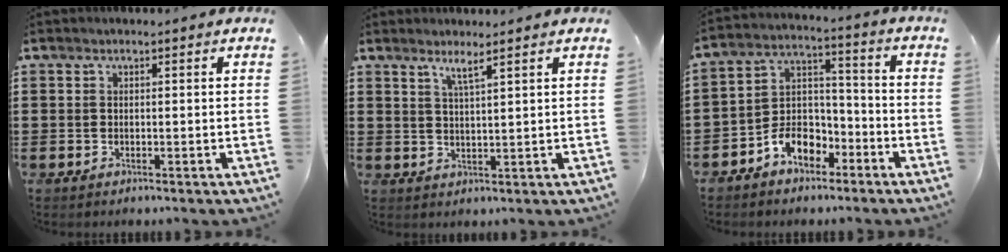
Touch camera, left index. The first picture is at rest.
{"total": 2.6, "force": [1.9, -0.2, 1.7], "torque": [-0.038, -0.002, 0.034]}
{"total": 7.2, "force": [-5.0, 4.3, 3.0], "torque": [-0.064, 0.024, -0.097]}